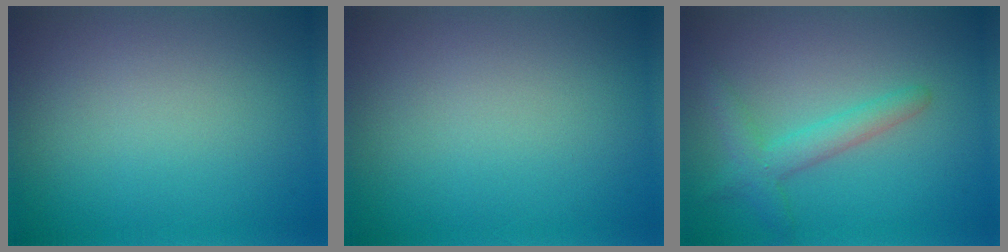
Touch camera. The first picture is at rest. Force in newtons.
{"total": 0.0}
{"total": 2.8, "press": 2.8, "slide": 0.3}